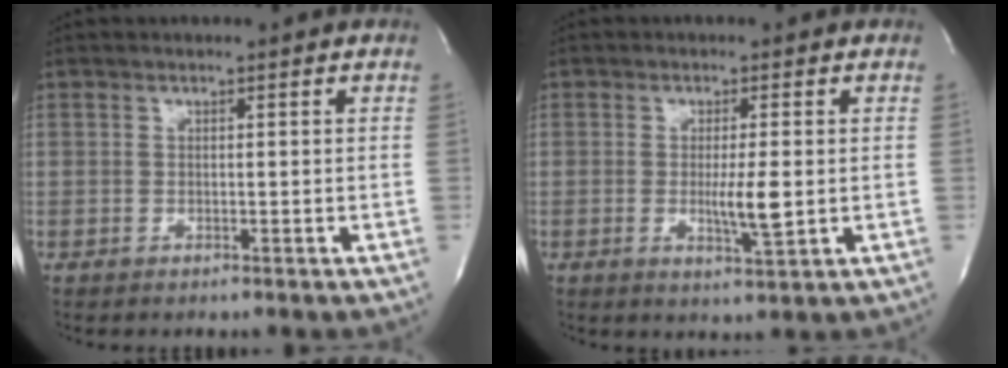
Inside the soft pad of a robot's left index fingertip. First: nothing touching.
{"total": 4.3, "force": [-0.4, 0.3, 4.3], "torque": [-0.077, -0.012, -0.004]}